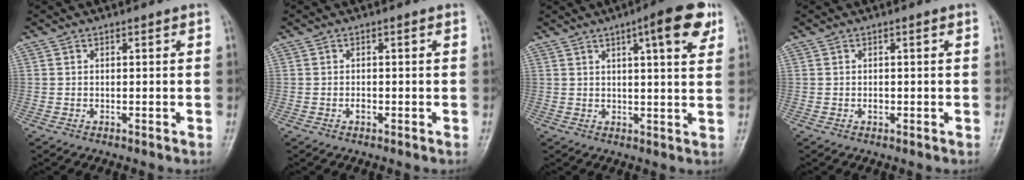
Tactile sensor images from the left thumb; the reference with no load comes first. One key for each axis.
{"total": 0.8, "fx": -0.3, "fy": 0.5, "fz": 0.6, "tx": -0.008, "ty": 0.001, "tz": -0.006}
{"total": 9.7, "fx": 4.8, "fy": 2.2, "fz": 8.1, "tx": -0.097, "ty": -0.014, "tz": 0.060}
{"total": 0.9, "fx": -0.2, "fy": 0.6, "fz": 0.6, "tx": -0.007, "ty": 0.002, "tz": -0.002}